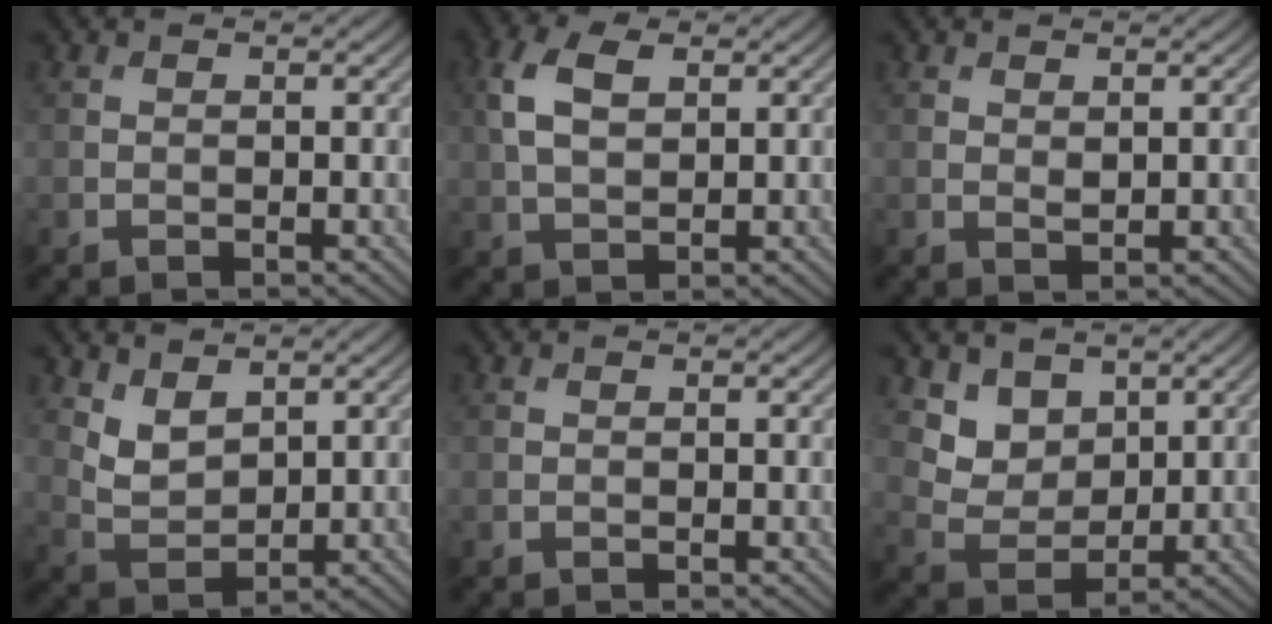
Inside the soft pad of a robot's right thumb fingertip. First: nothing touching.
{"total": 5.6, "force": [1.8, 3.2, 4.3], "torque": [-0.106, 0.008, 0.031]}
{"total": 0.9, "force": [0.6, 0.4, 0.6], "torque": [-0.013, -0.004, 0.015]}
{"total": 4.2, "force": [2.6, 2.3, 2.4], "torque": [-0.061, -0.011, 0.057]}
{"total": 0.0}
{"total": 5.6, "force": [3.6, 3.8, 2.0], "torque": [-0.067, -0.031, 0.083]}